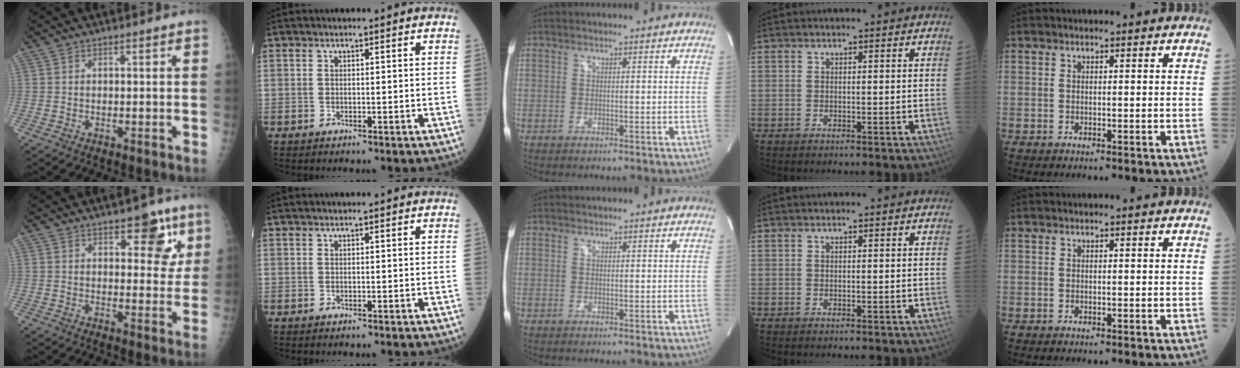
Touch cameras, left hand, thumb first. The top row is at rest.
{"thumb": {"total": 8.2, "force": [4.3, 4.2, 5.6], "torque": [-0.030, -0.018, 0.052]}}